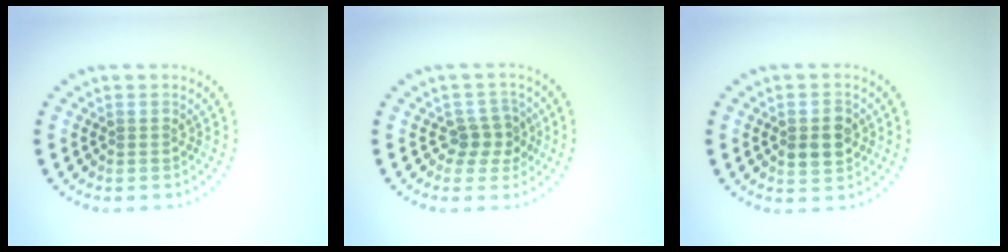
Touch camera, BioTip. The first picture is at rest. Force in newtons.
{"total": 2.3, "press": 2.0, "slide": 1.1}
{"total": 3.2, "press": 3.2, "slide": 0.2}